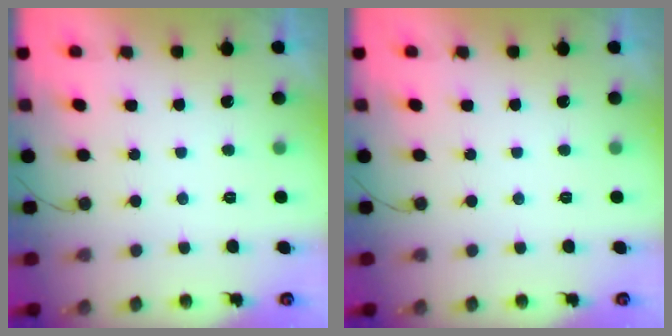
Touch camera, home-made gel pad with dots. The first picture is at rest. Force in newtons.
{"total": 0.0}